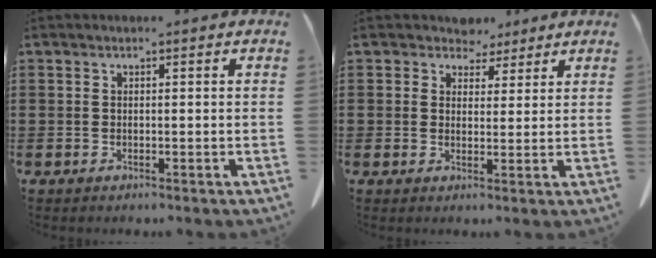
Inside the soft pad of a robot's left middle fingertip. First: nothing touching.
{"total": 4.0, "force": [3.3, 2.3, 0.2], "torque": [-0.013, 0.000, 0.060]}